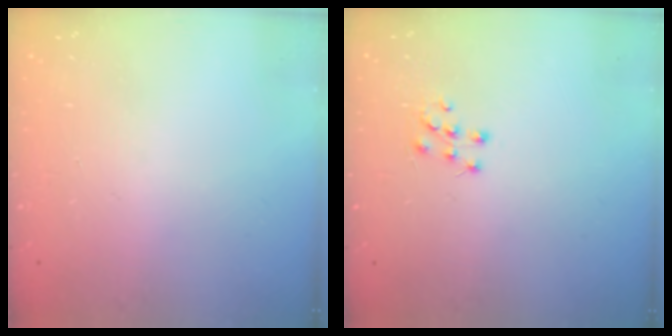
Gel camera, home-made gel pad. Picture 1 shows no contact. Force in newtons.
{"total": 7.2, "press": 7.1, "slide": 0.7}